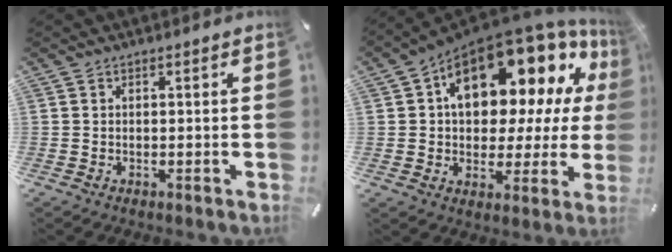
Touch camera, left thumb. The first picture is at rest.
{"total": 20.6, "force": [9.9, 11.5, 14.0], "torque": [-0.209, -0.079, 0.165]}